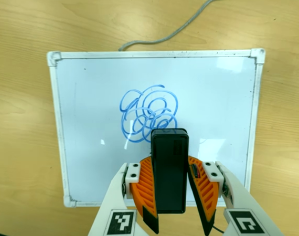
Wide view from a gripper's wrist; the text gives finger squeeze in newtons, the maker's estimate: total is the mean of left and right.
{"total": 4.9, "left": 4.4, "right": 5.4}